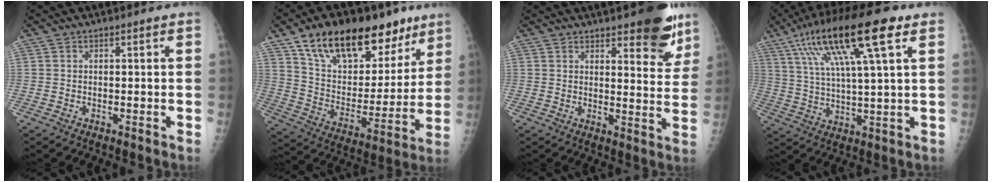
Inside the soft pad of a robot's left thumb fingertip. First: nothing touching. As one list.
[{"total": 26.7, "force": [16.7, 13.4, 16.0], "torque": [-0.215, -0.032, 0.274]}, {"total": 11.1, "force": [7.5, 3.8, 7.3], "torque": [-0.053, -0.045, 0.095]}, {"total": 19.0, "force": [8.9, 3.8, 16.4], "torque": [-0.302, 0.003, 0.152]}]